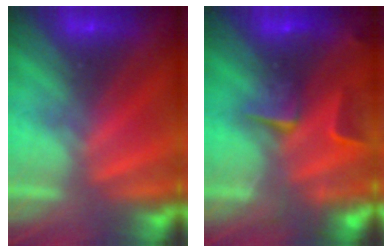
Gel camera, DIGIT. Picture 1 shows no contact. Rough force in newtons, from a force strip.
{"total": 9.6}